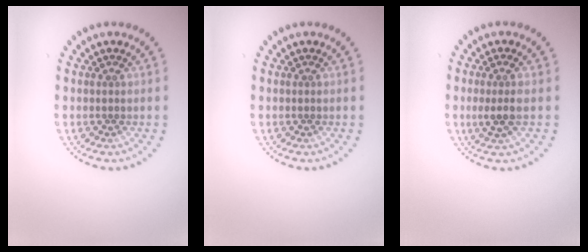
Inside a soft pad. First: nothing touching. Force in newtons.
{"total": 0.0}
{"total": 2.0, "press": 1.9, "slide": 0.8}